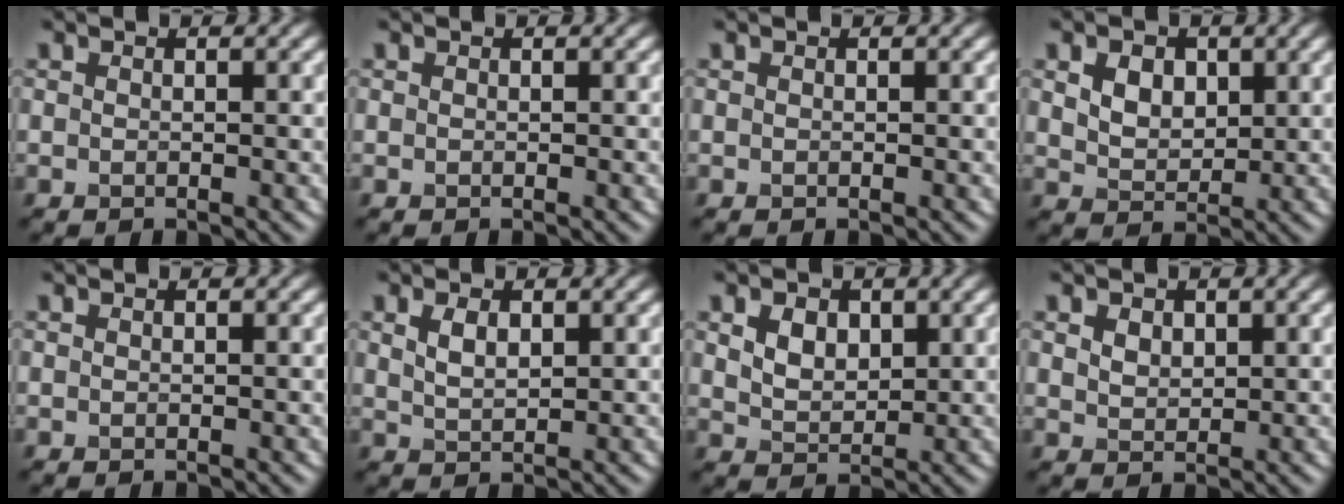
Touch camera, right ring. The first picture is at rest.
{"total": 0.0}
{"total": 0.0}
{"total": 3.2, "force": [1.2, 2.2, 1.9], "torque": [-0.035, -0.003, 0.015]}
{"total": 0.0}
{"total": 2.2, "force": [0.9, 1.1, 1.6], "torque": [-0.037, -0.001, 0.022]}
{"total": 2.8, "force": [1.1, 2.0, 1.7], "torque": [-0.036, -0.002, 0.022]}
{"total": 2.0, "force": [1.0, 1.4, 1.1], "torque": [-0.020, 0.005, 0.011]}